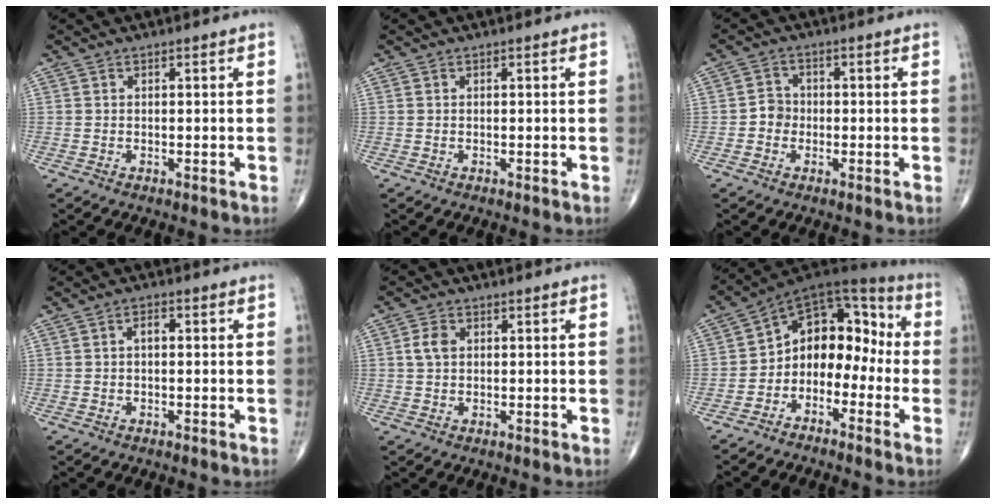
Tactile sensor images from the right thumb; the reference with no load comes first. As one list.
[{"total": 0.0}, {"total": 3.1, "force": [-0.8, 2.8, 1.1], "torque": [-0.002, 0.009, -0.023]}, {"total": 2.1, "force": [0.2, 1.2, 1.8], "torque": [-0.027, 0.007, 0.002]}, {"total": 3.2, "force": [0.6, 2.3, 2.2], "torque": [-0.043, 0.004, 0.010]}, {"total": 12.9, "force": [-2.9, 9.3, 8.4], "torque": [-0.077, 0.079, -0.064]}]